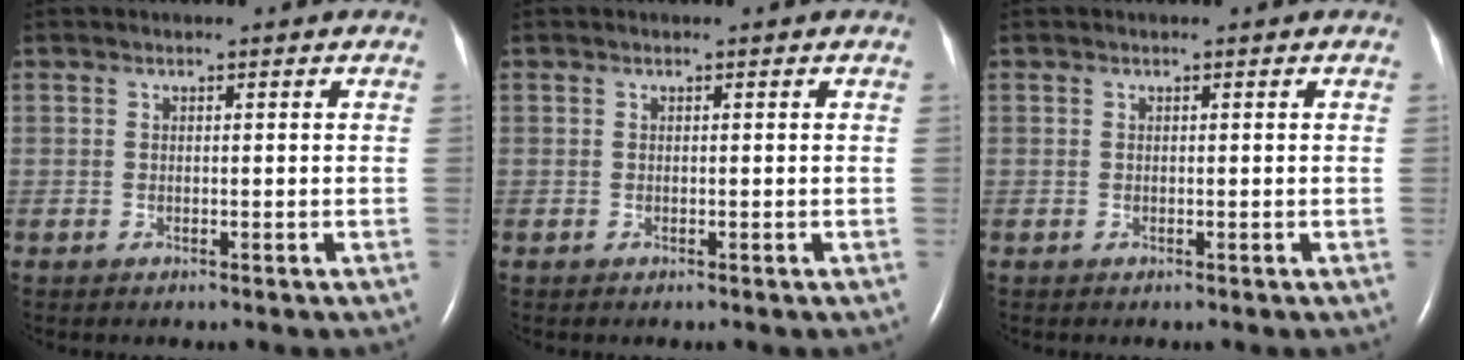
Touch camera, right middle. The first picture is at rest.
{"total": 0.0}
{"total": 0.0}